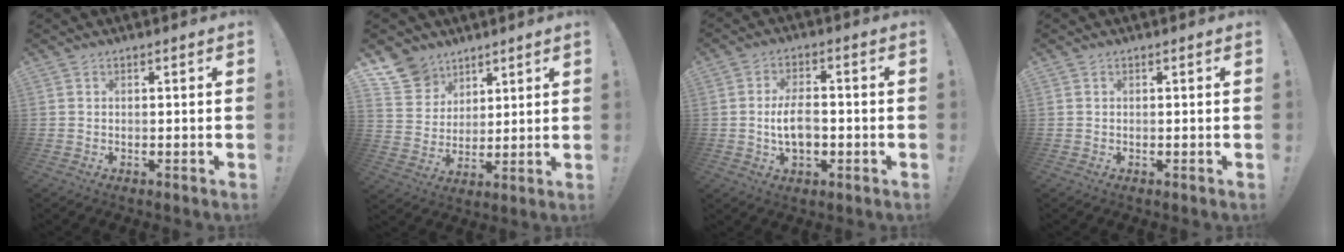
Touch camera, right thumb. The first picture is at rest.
{"total": 11.0, "force": [7.5, 7.7, 2.1], "torque": [-0.045, -0.054, 0.152]}
{"total": 8.3, "force": [-1.4, 4.8, 6.6], "torque": [-0.109, 0.003, -0.028]}
{"total": 0.0}